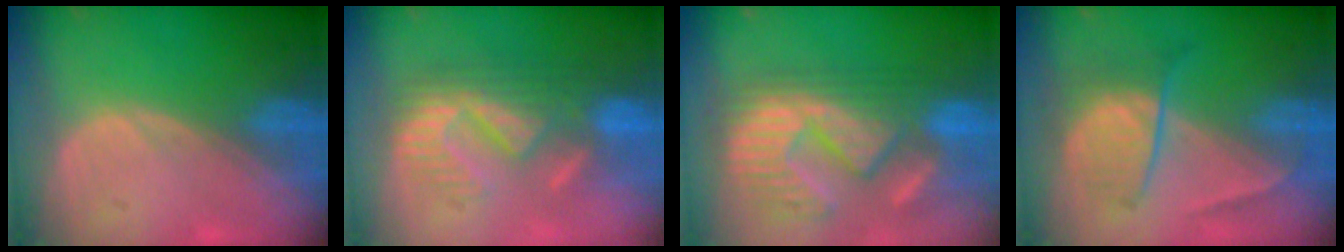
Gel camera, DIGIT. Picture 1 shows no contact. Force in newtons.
{"total": 9.1, "press": 8.9, "slide": 1.9}
{"total": 12.6, "press": 11.8, "slide": 4.4}
{"total": 6.5, "press": 6.2, "slide": 1.9}